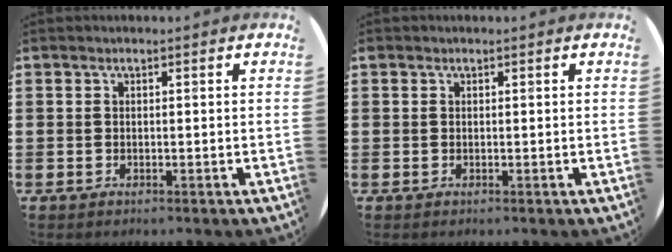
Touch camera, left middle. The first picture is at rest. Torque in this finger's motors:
{"motor_torque": [0.09, -0.06, -0.01, -0.01]}